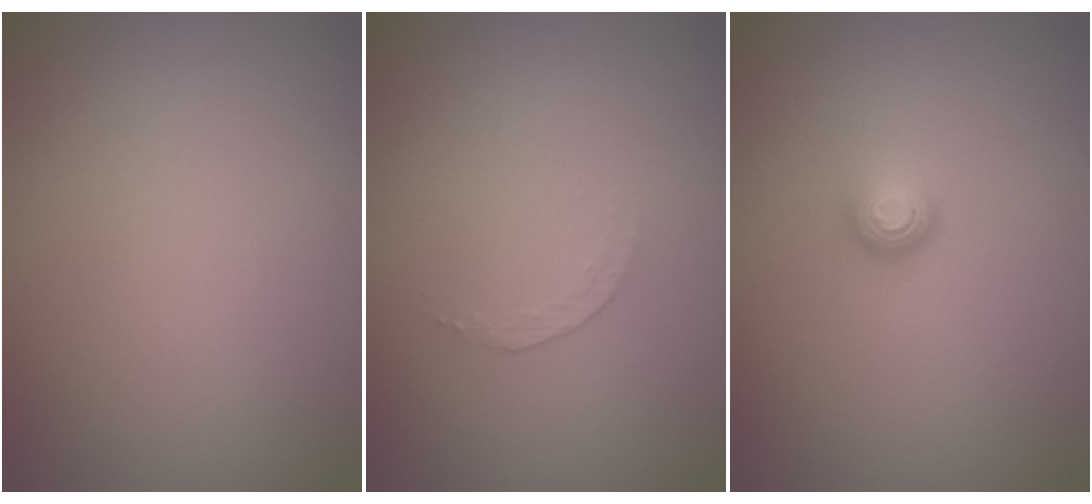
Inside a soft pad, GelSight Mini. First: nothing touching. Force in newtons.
{"total": 0.7, "press": 0.4, "slide": 0.6}
{"total": 1.6, "press": 1.0, "slide": 1.2}